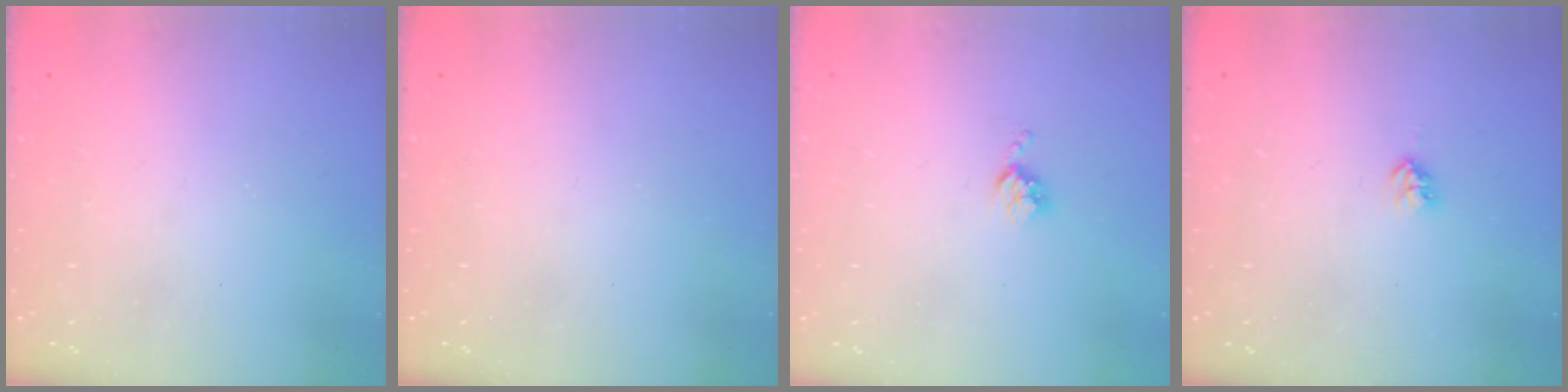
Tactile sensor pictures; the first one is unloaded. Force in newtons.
{"total": 0.0}
{"total": 4.2, "press": 4.2, "slide": 0.5}
{"total": 2.9, "press": 2.8, "slide": 0.5}